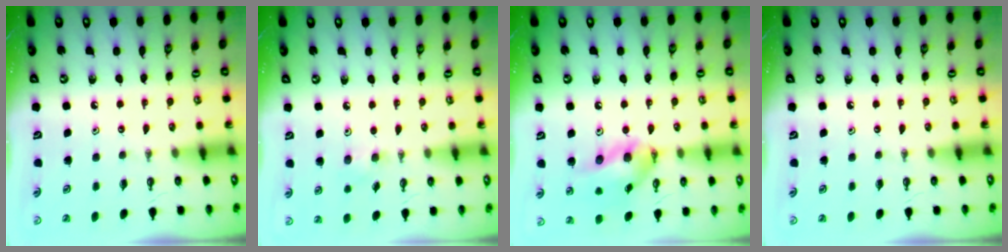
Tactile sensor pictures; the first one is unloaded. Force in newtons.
{"total": 7.6, "press": 5.5, "slide": 5.2}
{"total": 14.1, "press": 13.6, "slide": 3.8}
{"total": 0.0}